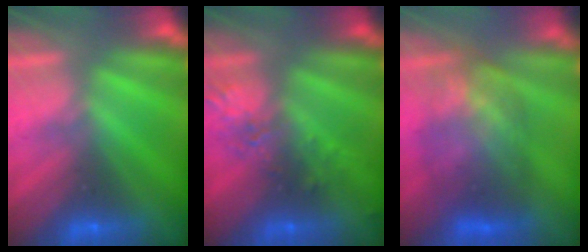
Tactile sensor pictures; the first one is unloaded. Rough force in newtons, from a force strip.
{"total": 2.4}
{"total": 7.5}